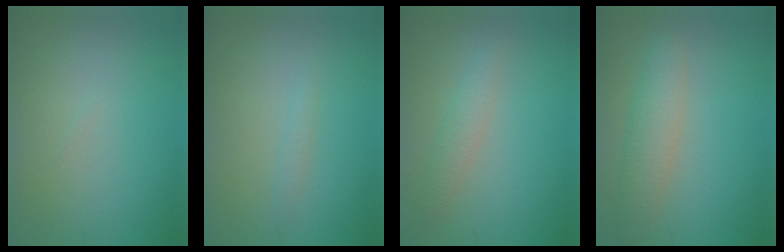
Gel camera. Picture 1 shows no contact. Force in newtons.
{"total": 0.8, "press": 0.8, "slide": 0.0}
{"total": 1.9, "press": 1.9, "slide": 0.1}
{"total": 3.6, "press": 3.6, "slide": 0.1}